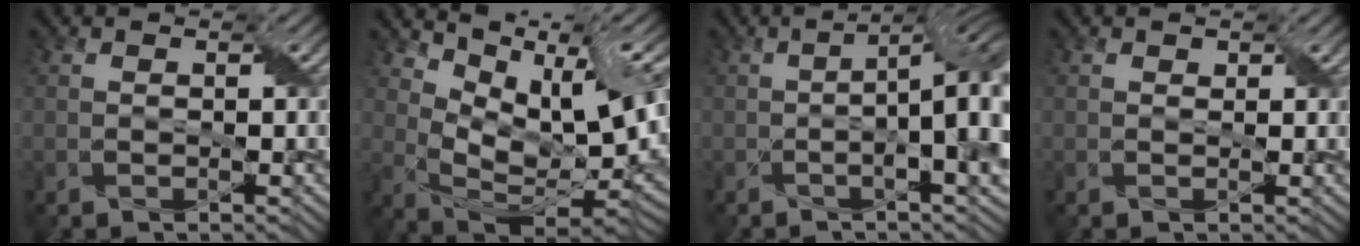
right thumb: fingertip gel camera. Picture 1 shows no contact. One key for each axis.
{"total": 14.1, "fx": 5.6, "fy": 5.8, "fz": 11.5, "tx": -0.202, "ty": -0.004, "tz": 0.109}
{"total": 12.5, "fx": -0.9, "fy": 3.9, "fz": 11.9, "tx": -0.159, "ty": -0.003, "tz": -0.018}
{"total": 0.6, "fx": 0.4, "fy": 0.3, "fz": 0.1, "tx": -0.003, "ty": -0.001, "tz": 0.007}